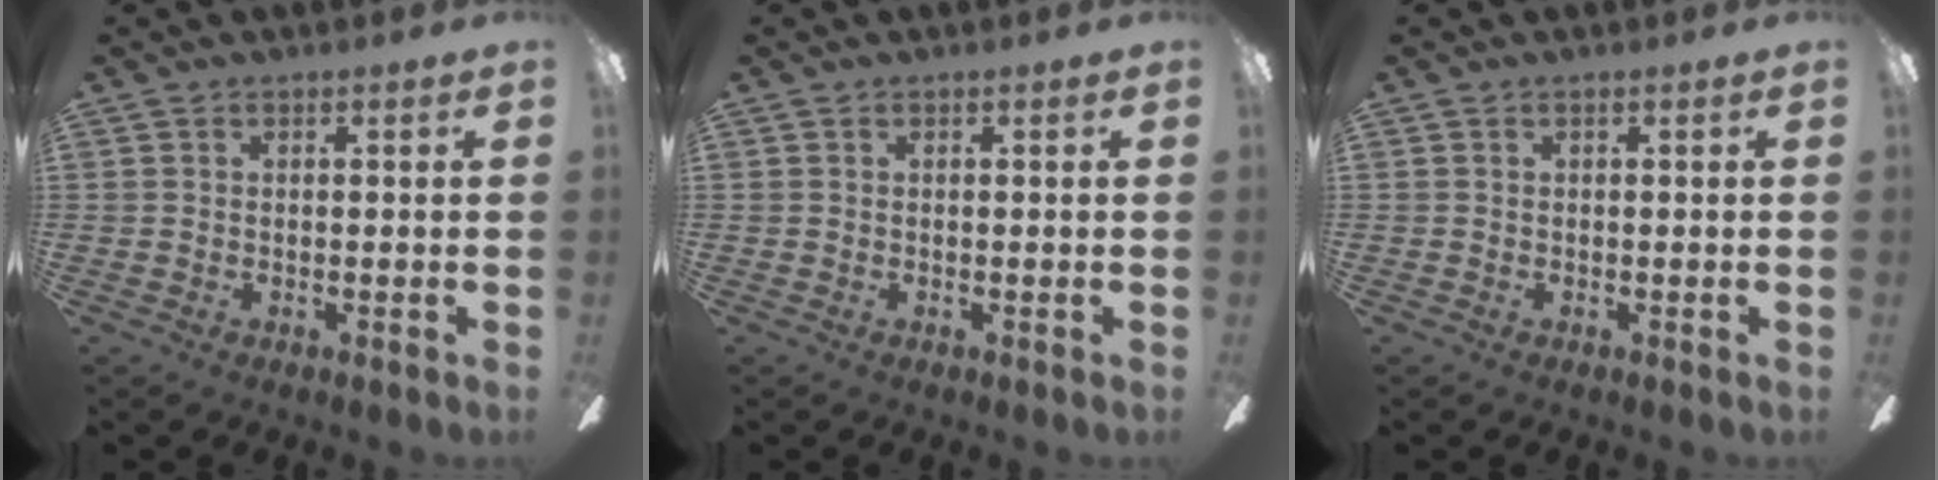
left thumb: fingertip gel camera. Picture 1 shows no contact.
{"total": 0.0}
{"total": 0.0}